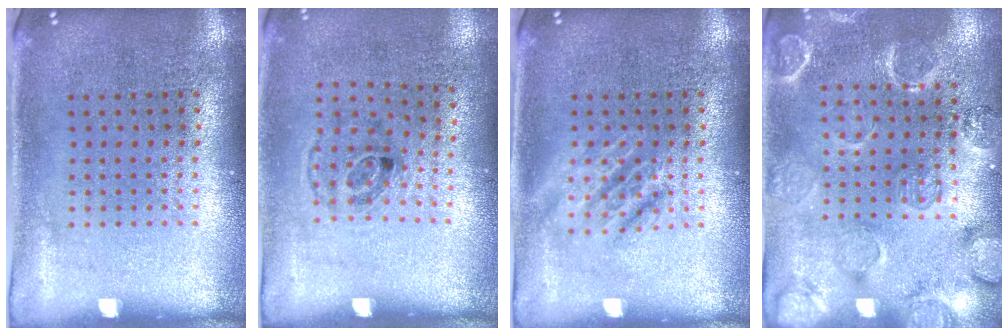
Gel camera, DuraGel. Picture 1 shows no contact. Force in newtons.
{"total": 1.2, "press": 0.7, "slide": 0.9}
{"total": 2.1, "press": 2.1, "slide": 0.2}
{"total": 2.4, "press": 2.2, "slide": 0.8}